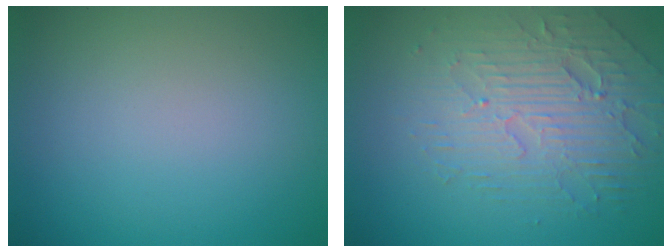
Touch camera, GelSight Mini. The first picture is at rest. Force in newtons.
{"total": 4.5, "press": 3.9, "slide": 2.3}